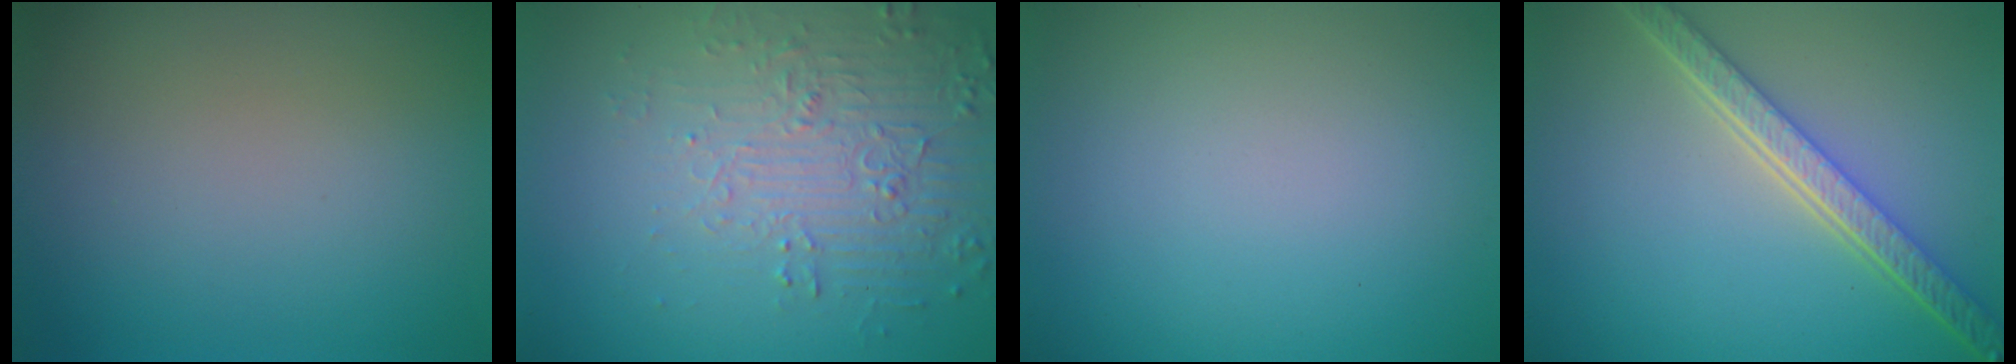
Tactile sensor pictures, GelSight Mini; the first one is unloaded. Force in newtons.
{"total": 5.7, "press": 3.9, "slide": 4.2}
{"total": 0.0}
{"total": 5.5, "press": 4.1, "slide": 3.6}